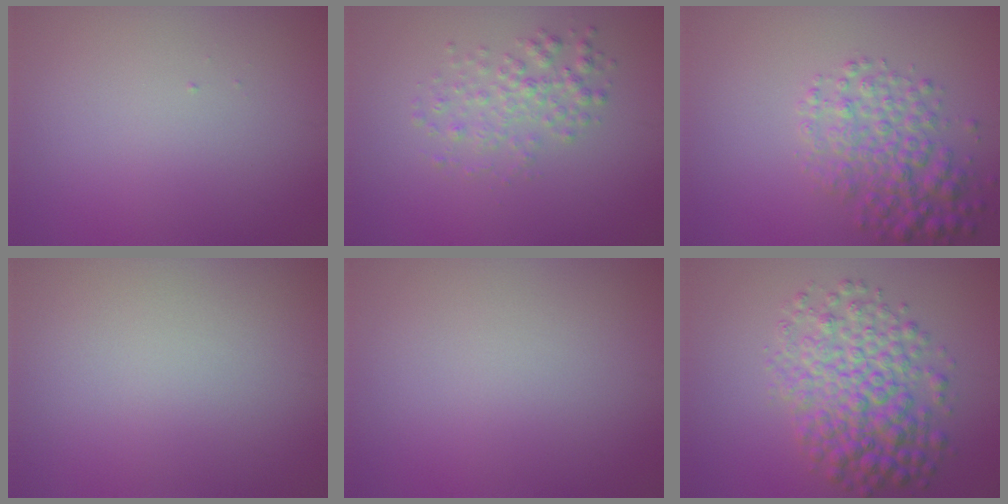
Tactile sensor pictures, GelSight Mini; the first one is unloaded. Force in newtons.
{"total": 2.5, "press": 2.5, "slide": 0.0}
{"total": 4.4, "press": 4.4, "slide": 0.1}
{"total": 0.0}
{"total": 0.0}
{"total": 6.7, "press": 6.7, "slide": 0.1}